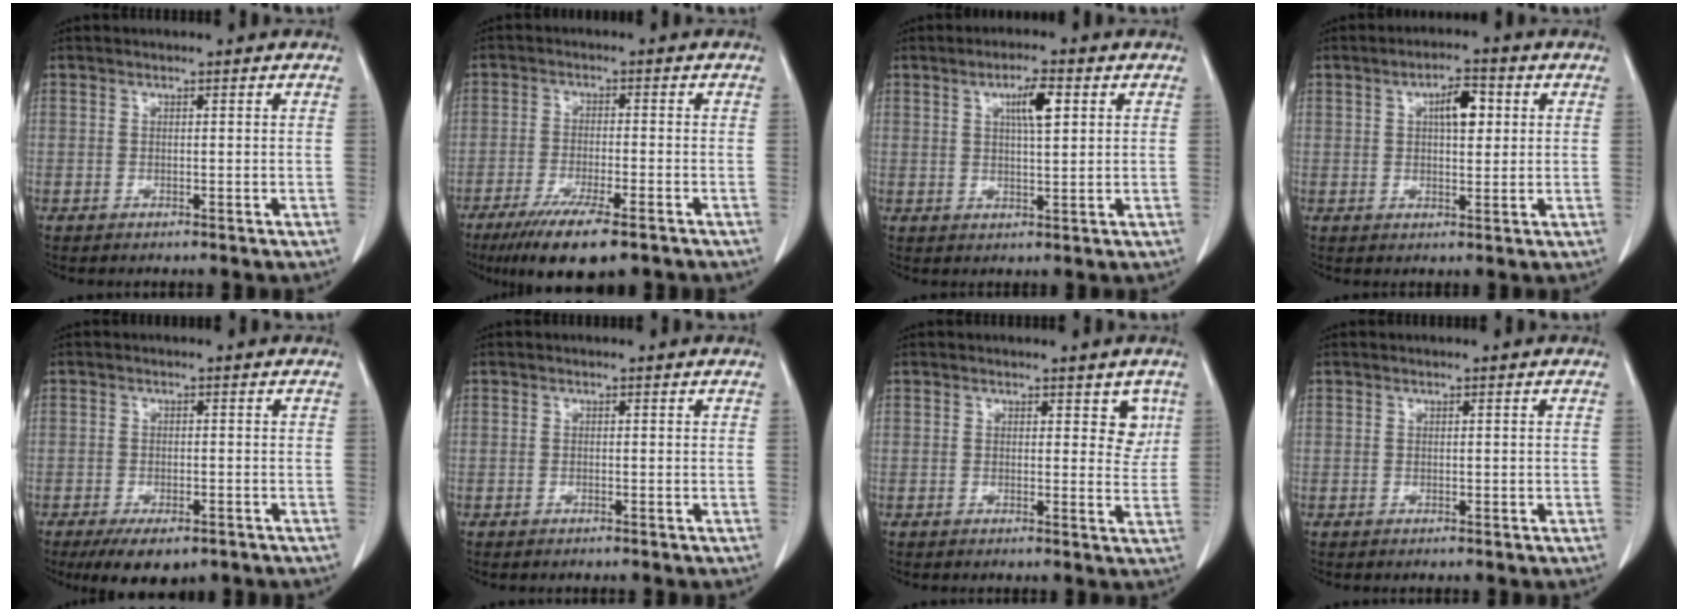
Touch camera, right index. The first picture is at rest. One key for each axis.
{"total": 10.7, "fx": -7.4, "fy": 1.6, "fz": 7.6, "tx": -0.122, "ty": -0.024, "tz": -0.113}
{"total": 5.0, "fx": 1.9, "fy": 0.8, "fz": 4.6, "tx": -0.080, "ty": 0.002, "tz": 0.034}
{"total": 5.1, "fx": 1.5, "fy": 1.9, "fz": 4.5, "tx": -0.073, "ty": 0.009, "tz": 0.023}
{"total": 6.2, "fx": -4.2, "fy": 2.7, "fz": 3.6, "tx": -0.053, "ty": -0.006, "tz": -0.062}
{"total": 0.0}
{"total": 3.5, "fx": 1.8, "fy": 2.0, "fz": 2.4, "tx": -0.011, "ty": -0.005, "tz": 0.016}
{"total": 0.0}